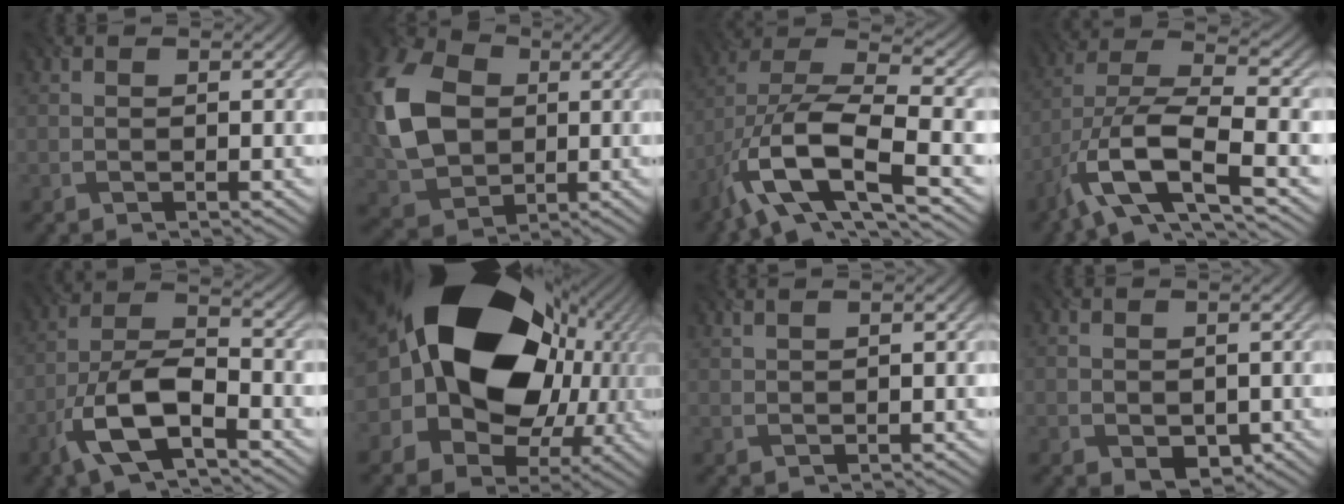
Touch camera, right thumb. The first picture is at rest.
{"total": 13.5, "force": [1.5, 10.0, 9.0], "torque": [-0.243, 0.017, 0.022]}
{"total": 14.3, "force": [-6.5, 5.6, 11.4], "torque": [-0.241, -0.021, -0.122]}
{"total": 12.9, "force": [-6.3, 4.6, 10.3], "torque": [-0.209, -0.008, -0.122]}
{"total": 10.3, "force": [-5.3, 4.0, 7.9], "torque": [-0.160, 0.004, -0.111]}
{"total": 22.2, "force": [4.0, 16.9, 13.9], "torque": [-0.258, -0.021, 0.095]}
{"total": 2.3, "force": [1.7, 0.4, 1.6], "torque": [-0.026, 0.002, 0.027]}
{"total": 2.2, "force": [-0.3, 1.7, 1.4], "torque": [-0.032, -0.015, 0.000]}